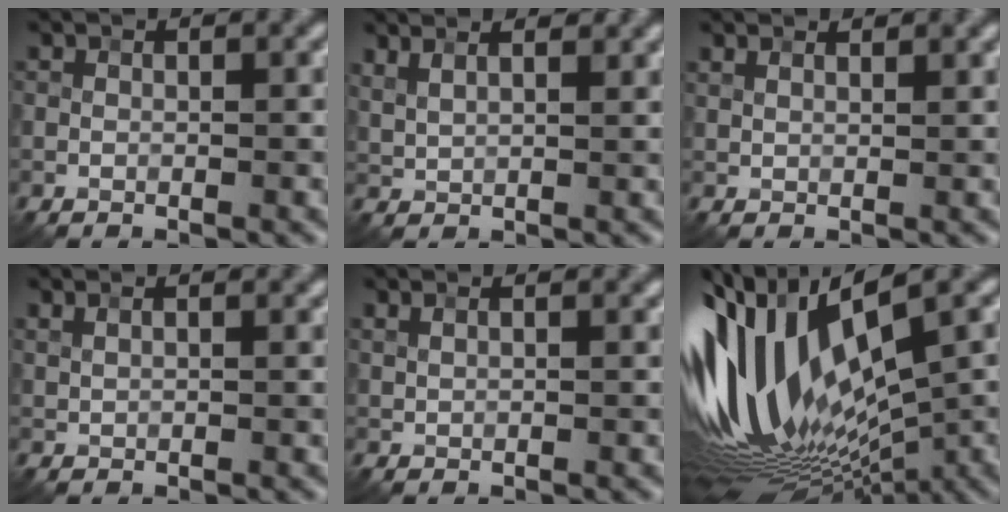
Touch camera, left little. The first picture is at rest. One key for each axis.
{"total": 5.0, "fx": 3.7, "fy": 1.8, "fz": 2.8, "tx": -0.046, "ty": 0.029, "tz": 0.042}
{"total": 3.0, "fx": 2.4, "fy": 1.1, "fz": 1.4, "tx": -0.020, "ty": 0.013, "tz": 0.017}
{"total": 3.2, "fx": 2.4, "fy": 1.3, "fz": 1.6, "tx": -0.014, "ty": 0.021, "tz": 0.016}
{"total": 3.3, "fx": 2.5, "fy": 1.4, "fz": 1.6, "tx": -0.014, "ty": 0.024, "tz": 0.016}
{"total": 15.4, "fx": 1.4, "fy": 7.0, "fz": 13.7, "tx": -0.289, "ty": 0.009, "tz": 0.033}